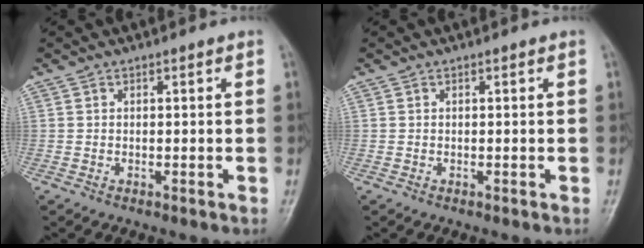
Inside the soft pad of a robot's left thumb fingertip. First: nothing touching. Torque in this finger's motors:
{"motor_torque": [0.00, 0.00, 0.02, -0.02, 0.00]}